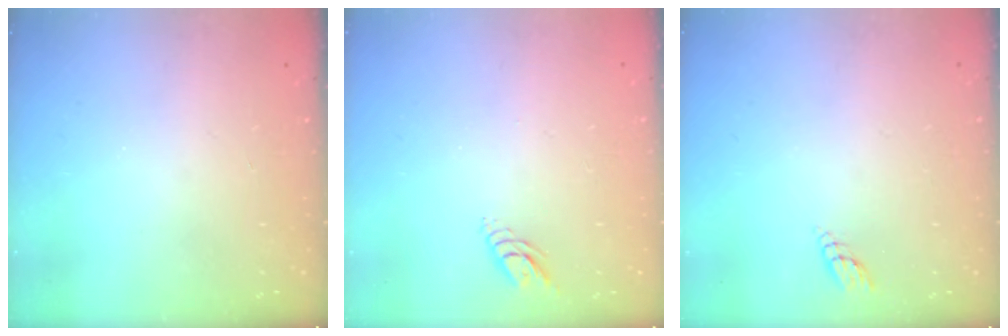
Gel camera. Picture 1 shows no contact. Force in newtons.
{"total": 4.0, "press": 4.0, "slide": 0.3}
{"total": 2.8, "press": 2.8, "slide": 0.3}